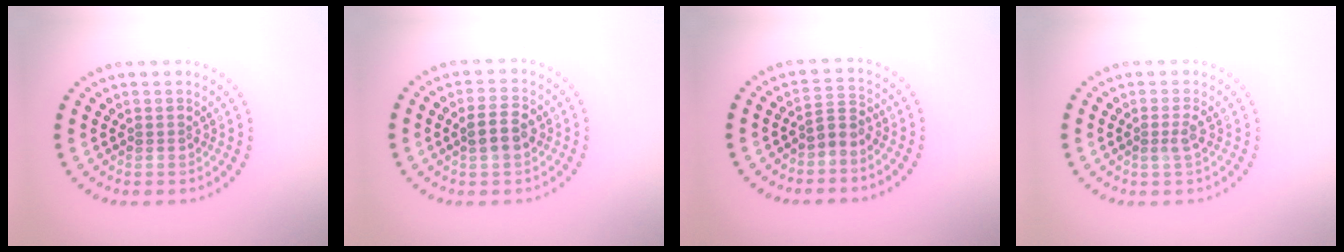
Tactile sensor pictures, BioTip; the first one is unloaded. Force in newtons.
{"total": 2.8, "press": 2.8, "slide": 0.4}
{"total": 1.9, "press": 1.4, "slide": 1.2}
{"total": 1.2, "press": 0.9, "slide": 0.7}